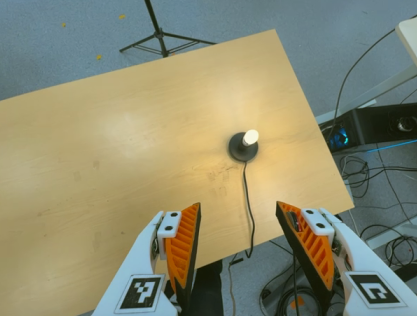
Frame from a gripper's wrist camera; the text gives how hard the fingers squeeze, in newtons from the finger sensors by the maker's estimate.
{"total": 0.0}